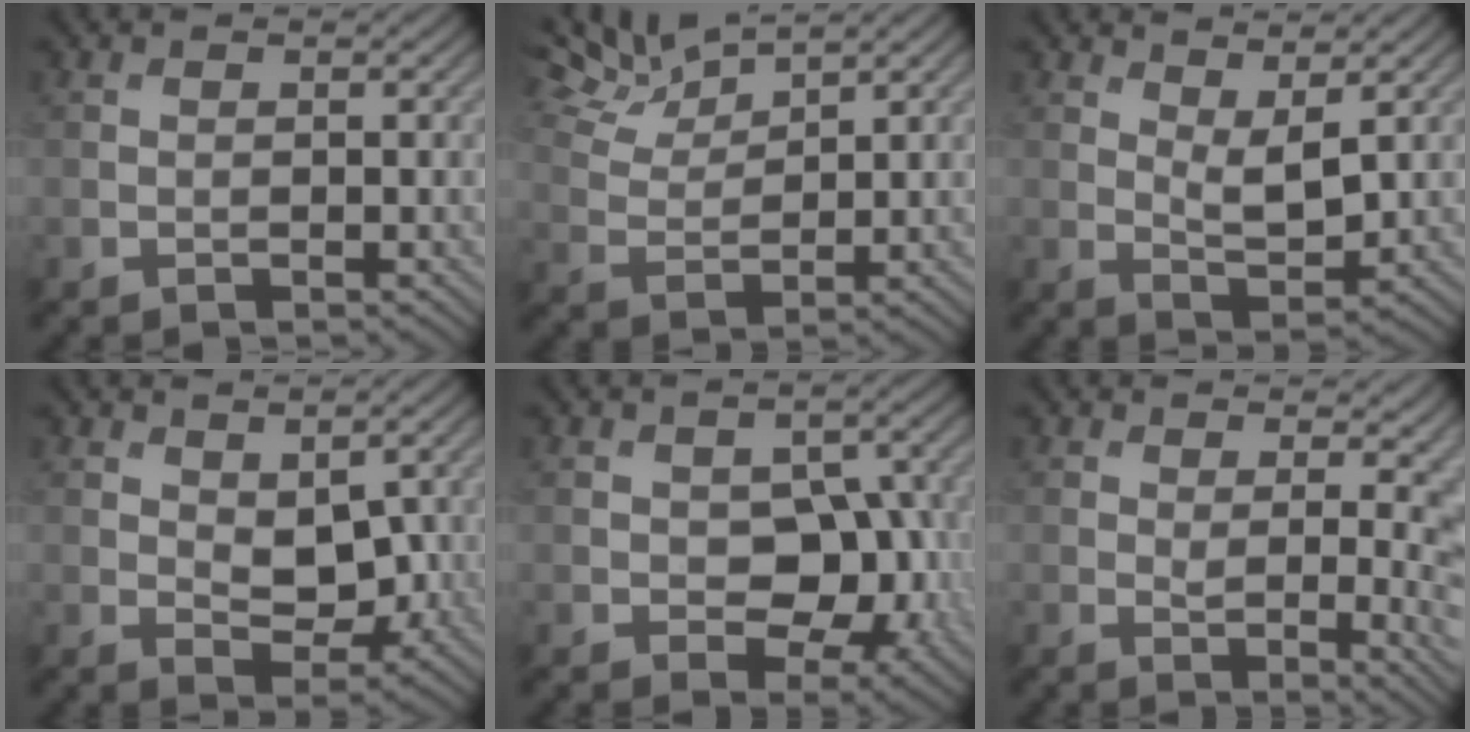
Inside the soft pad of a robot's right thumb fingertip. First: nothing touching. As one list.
[{"total": 5.8, "force": [5.1, 0.9, 2.6], "torque": [-0.066, 0.008, 0.103]}, {"total": 3.8, "force": [2.2, 1.3, 2.9], "torque": [-0.063, -0.010, 0.042]}, {"total": 4.9, "force": [1.0, 2.9, 3.8], "torque": [-0.061, -0.008, 0.022]}, {"total": 7.3, "force": [-1.0, 5.0, 5.3], "torque": [-0.067, -0.009, -0.016]}, {"total": 7.5, "force": [2.0, 2.9, 6.6], "torque": [-0.081, -0.005, 0.034]}]